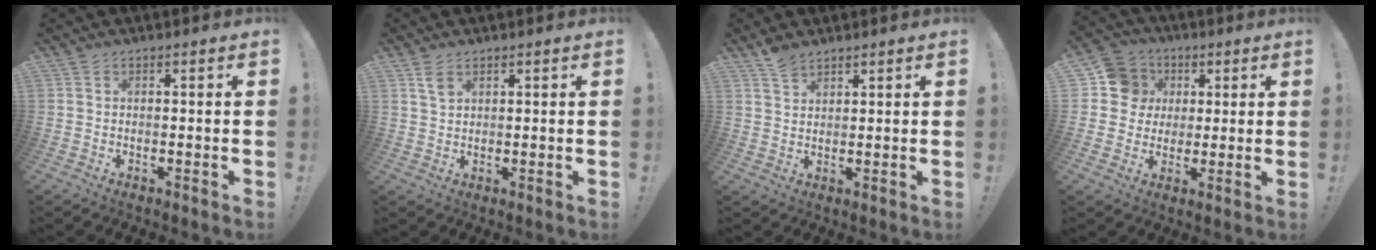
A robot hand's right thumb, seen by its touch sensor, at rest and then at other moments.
{"total": 3.1, "force": [1.8, 1.7, 1.9], "torque": [-0.019, -0.010, 0.030]}
{"total": 4.1, "force": [3.5, 1.6, 1.6], "torque": [-0.026, -0.019, 0.064]}
{"total": 11.4, "force": [2.7, 10.6, 2.9], "torque": [-0.036, -0.003, 0.059]}